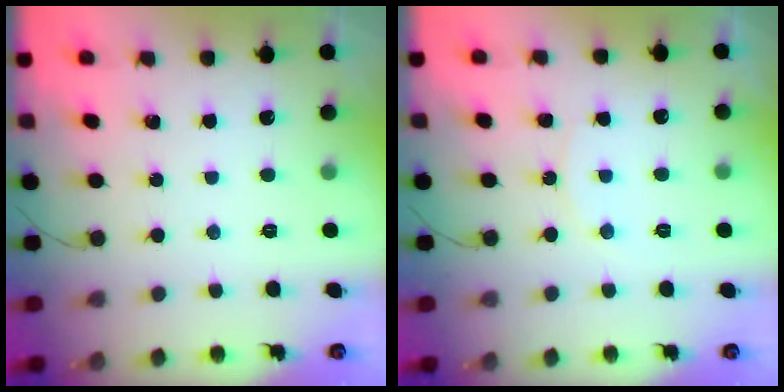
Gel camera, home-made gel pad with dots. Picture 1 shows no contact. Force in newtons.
{"total": 5.3, "press": 5.2, "slide": 0.5}